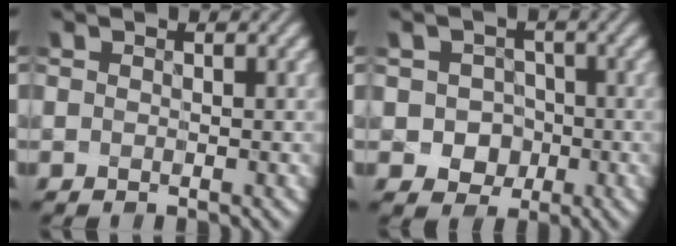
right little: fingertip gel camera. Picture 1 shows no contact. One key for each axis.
{"total": 3.8, "fx": -1.3, "fy": 3.4, "fz": 1.4, "tx": 0.004, "ty": 0.006, "tz": -0.027}